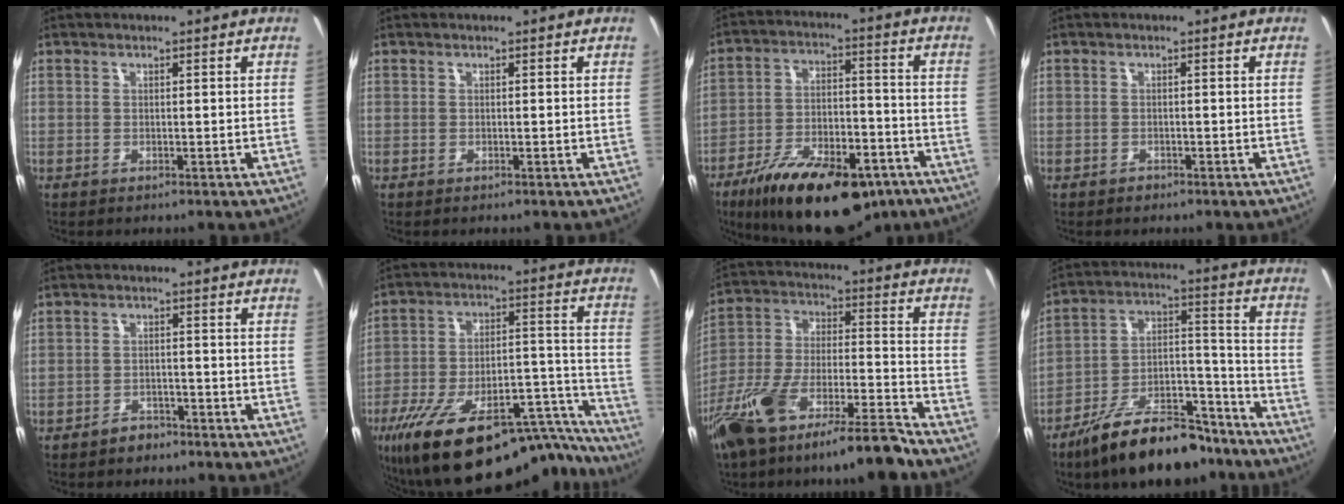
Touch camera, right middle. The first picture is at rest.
{"total": 0.0}
{"total": 22.4, "force": [-14.7, 9.7, 13.9], "torque": [-0.247, -0.013, -0.215]}
{"total": 0.9, "force": [-0.7, 0.6, 0.0], "torque": [0.000, 0.003, -0.010]}
{"total": 3.2, "force": [-2.6, 1.6, 0.6], "torque": [-0.018, 0.010, -0.038]}
{"total": 31.7, "force": [-24.3, 10.0, 17.8], "torque": [-0.278, -0.006, -0.347]}
{"total": 17.9, "force": [-13.0, 3.9, 11.7], "torque": [-0.229, -0.011, -0.227]}
{"total": 19.1, "force": [-13.7, 7.8, 10.8], "torque": [-0.178, 0.023, -0.209]}